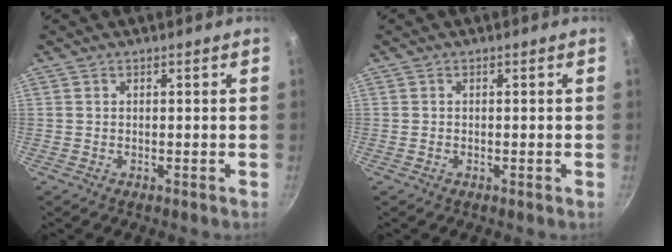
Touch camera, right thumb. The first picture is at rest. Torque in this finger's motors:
{"motor_torque": [1.92, 1.43, 0.03, 0.20, -0.02]}